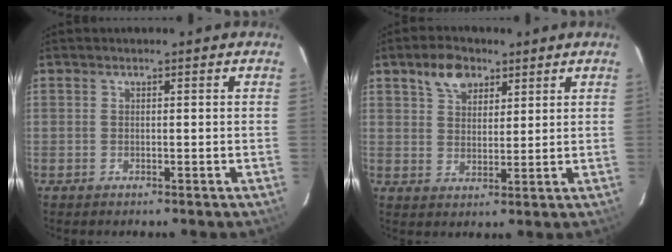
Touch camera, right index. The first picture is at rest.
{"total": 6.2, "force": [4.1, 3.5, 3.0], "torque": [-0.048, 0.013, 0.072]}